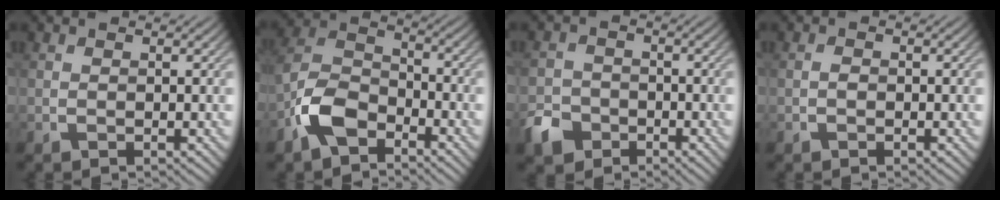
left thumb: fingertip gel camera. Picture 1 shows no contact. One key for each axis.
{"total": 8.1, "fx": -5.0, "fy": 4.2, "fz": 4.8, "tx": -0.105, "ty": 0.005, "tz": -0.119}
{"total": 4.8, "fx": -2.9, "fy": 3.5, "fz": 1.6, "tx": -0.038, "ty": -0.003, "tz": -0.066}
{"total": 0.7, "fx": -0.3, "fy": 0.5, "fz": 0.5, "tx": -0.009, "ty": 0.001, "tz": -0.007}